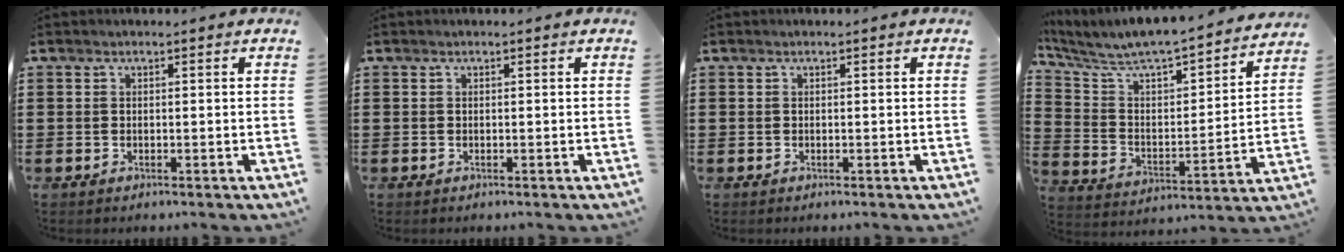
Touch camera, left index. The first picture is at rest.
{"total": 0.0}
{"total": 0.0}
{"total": 5.7, "force": [5.3, 0.8, 2.0], "torque": [-0.072, -0.057, 0.081]}